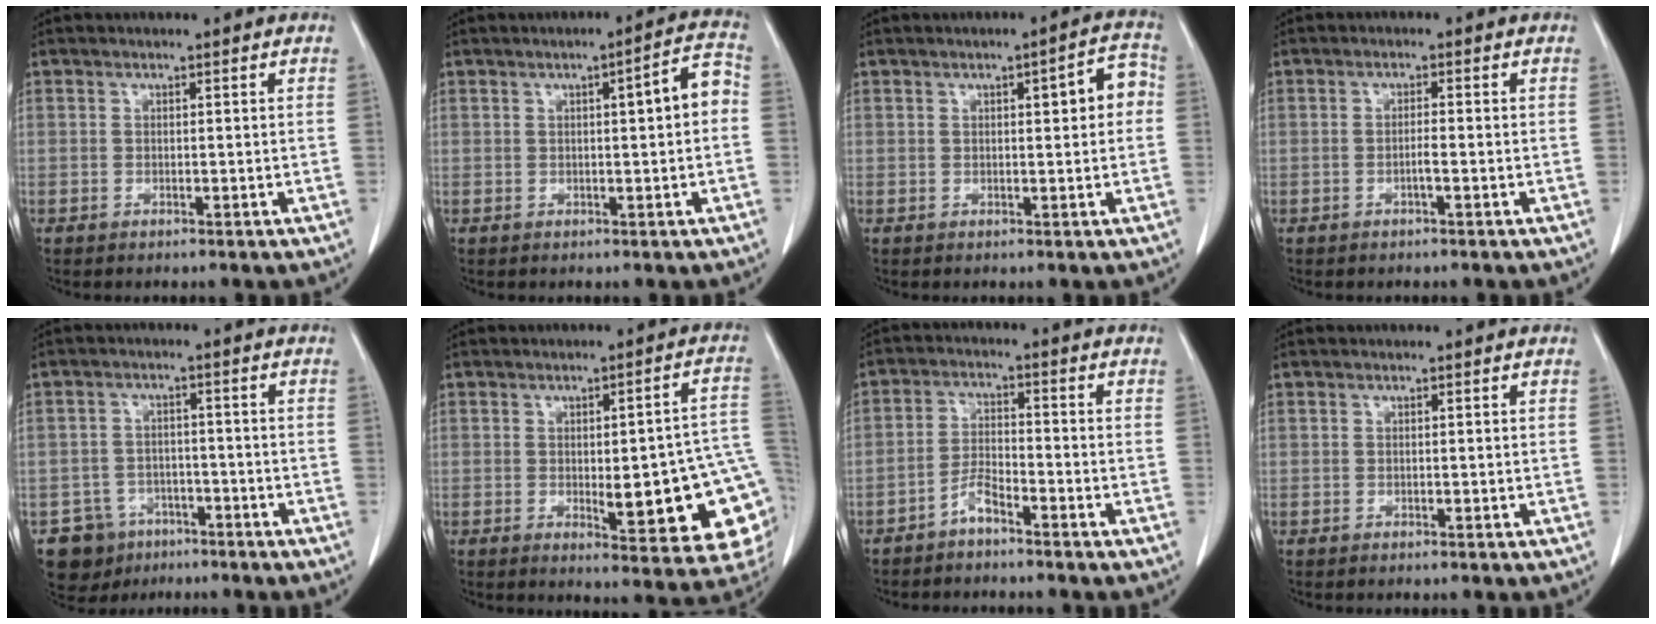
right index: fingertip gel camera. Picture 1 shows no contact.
{"total": 5.0, "force": [0.2, 0.7, 4.9], "torque": [-0.063, 0.016, 0.000]}
{"total": 4.7, "force": [0.6, 1.3, 4.5], "torque": [-0.053, 0.019, 0.005]}
{"total": 1.4, "force": [-0.6, 0.0, 1.3], "torque": [-0.025, 0.000, -0.011]}
{"total": 6.9, "force": [-4.4, 5.3, 0.6], "torque": [-0.009, 0.009, -0.064]}
{"total": 17.2, "force": [-2.6, 4.0, 16.6], "torque": [-0.130, 0.015, -0.014]}
{"total": 3.6, "force": [-3.0, 0.6, 1.9], "torque": [-0.039, 0.004, -0.060]}
{"total": 0.0}